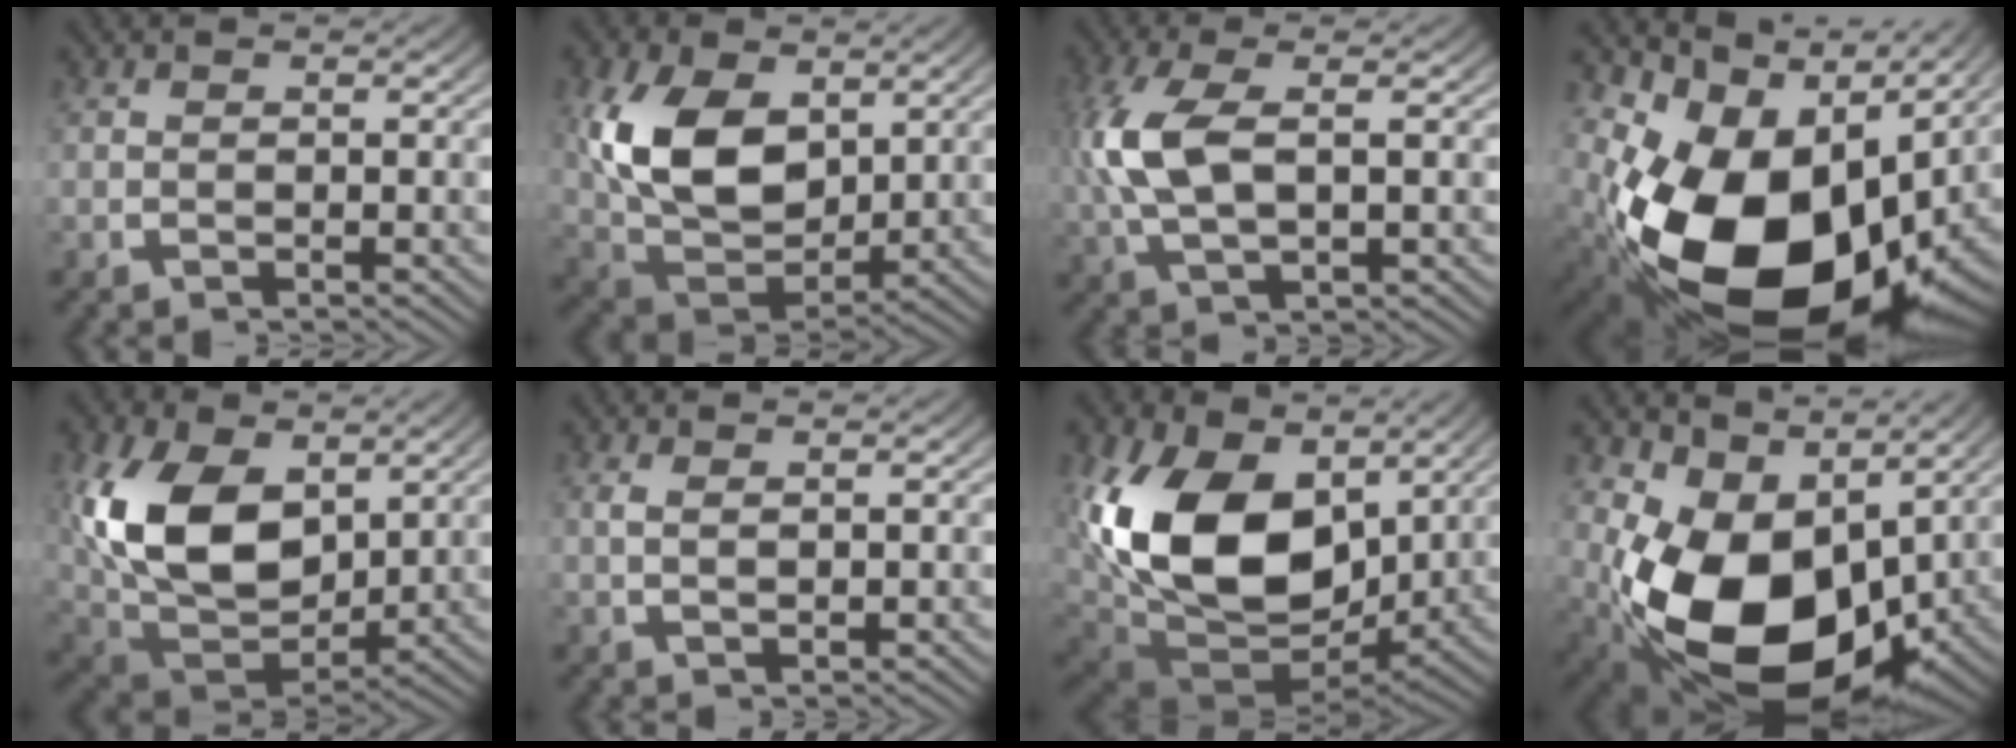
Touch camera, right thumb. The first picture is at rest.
{"total": 10.7, "force": [1.1, 6.9, 8.1], "torque": [-0.186, -0.041, 0.034]}
{"total": 7.0, "force": [0.7, 3.5, 6.0], "torque": [-0.155, -0.009, 0.027]}
{"total": 22.2, "force": [-2.4, 13.4, 17.5], "torque": [-0.311, -0.075, 0.003]}
{"total": 13.0, "force": [0.9, 8.4, 9.9], "torque": [-0.230, -0.053, 0.038]}
{"total": 1.4, "force": [0.8, 0.3, 1.1], "torque": [-0.022, -0.004, 0.023]}
{"total": 17.1, "force": [0.0, 10.8, 13.4], "torque": [-0.314, -0.076, 0.039]}
{"total": 17.4, "force": [-2.4, 11.0, 13.3], "torque": [-0.253, -0.074, -0.003]}